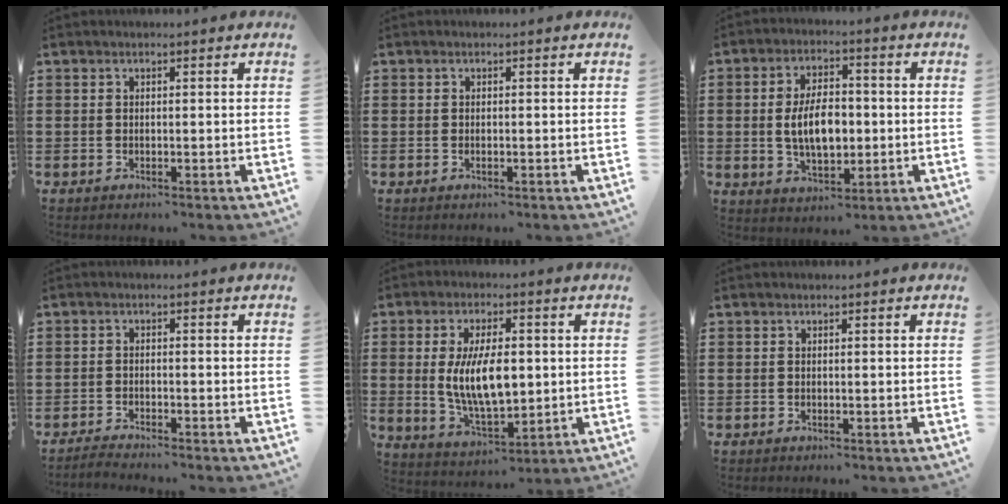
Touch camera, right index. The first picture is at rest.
{"total": 0.0}
{"total": 7.8, "force": [-0.3, 4.2, 6.5], "torque": [-0.111, -0.002, -0.014]}
{"total": 1.7, "force": [-1.7, -0.2, 0.1], "torque": [-0.003, 0.003, -0.035]}
{"total": 10.2, "force": [0.8, 4.8, 9.0], "torque": [-0.172, 0.000, 0.009]}
{"total": 0.0}